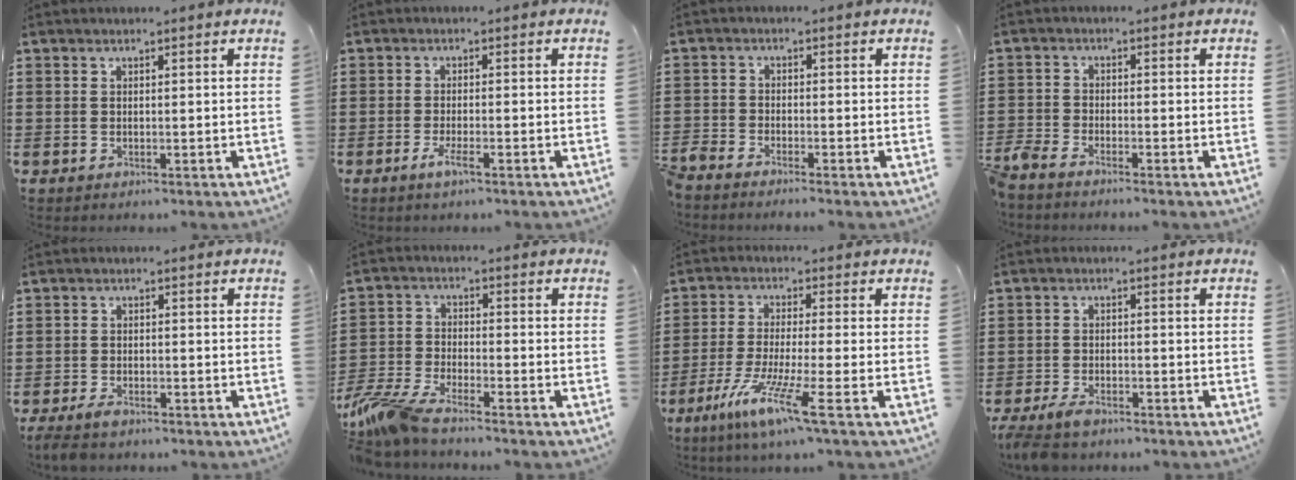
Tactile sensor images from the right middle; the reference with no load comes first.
{"total": 2.5, "force": [-1.2, 0.3, 2.2], "torque": [-0.044, -0.004, -0.023]}
{"total": 2.1, "force": [-2.1, 0.0, 0.3], "torque": [-0.025, -0.008, -0.047]}
{"total": 2.6, "force": [-2.5, 0.3, 0.8], "torque": [-0.046, -0.011, -0.059]}
{"total": 2.1, "force": [-1.7, 0.5, 1.1], "torque": [-0.030, -0.003, -0.035]}
{"total": 6.5, "force": [-5.7, 0.6, 3.2], "torque": [-0.098, -0.020, -0.116]}
{"total": 8.1, "force": [-4.7, -0.4, 6.5], "torque": [-0.140, -0.018, -0.094]}
{"total": 3.3, "force": [-2.9, 0.8, 1.3], "torque": [-0.040, -0.005, -0.061]}